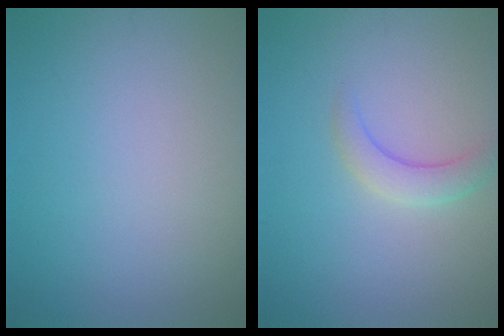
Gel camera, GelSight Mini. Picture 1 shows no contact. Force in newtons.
{"total": 2.2, "press": 2.2, "slide": 0.2}